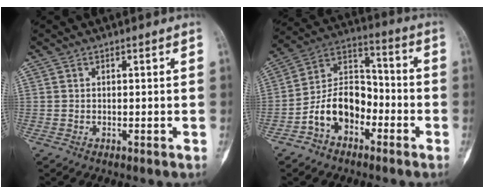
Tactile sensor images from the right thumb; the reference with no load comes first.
{"total": 12.1, "force": [-5.0, 8.1, 7.5], "torque": [-0.111, 0.060, -0.099]}